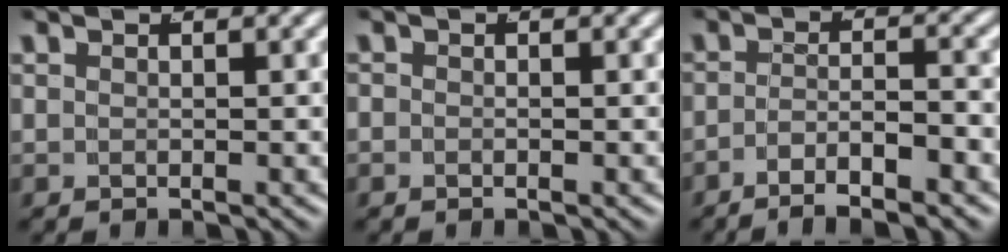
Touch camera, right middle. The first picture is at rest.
{"total": 0.8, "force": [-0.5, 0.6, 0.2], "torque": [-0.007, -0.004, -0.008]}
{"total": 4.7, "force": [-4.1, 0.9, 2.2], "torque": [-0.032, -0.013, -0.064]}